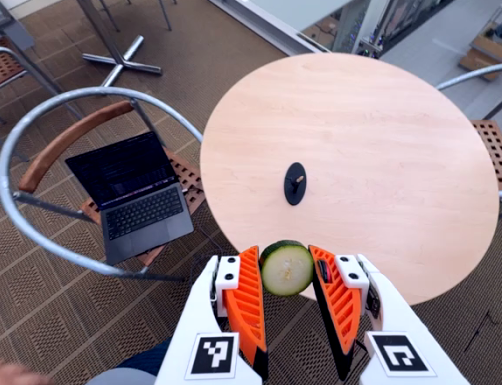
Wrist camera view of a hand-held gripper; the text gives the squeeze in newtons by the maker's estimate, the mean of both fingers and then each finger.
{"total": 8.1, "left": 7.7, "right": 8.5}